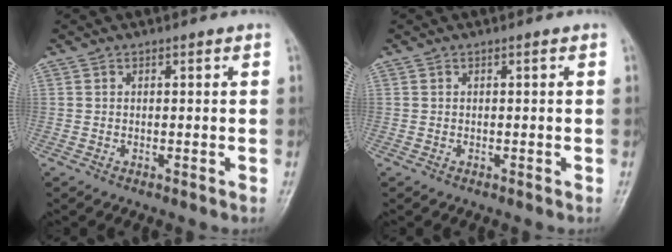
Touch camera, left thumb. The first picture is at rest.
{"total": 0.0}